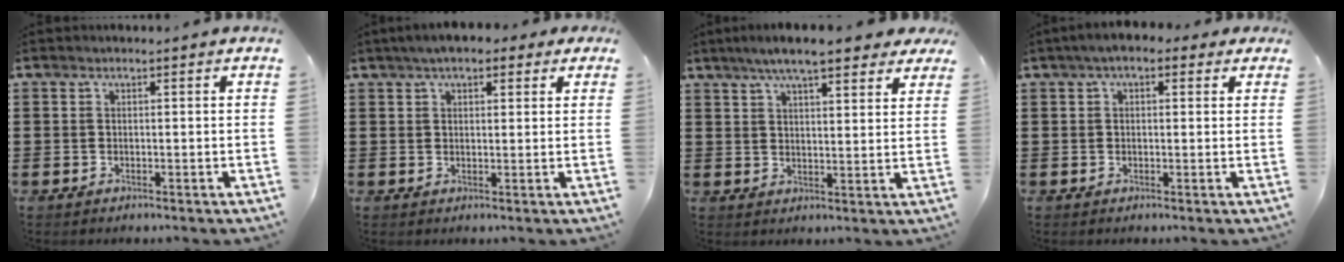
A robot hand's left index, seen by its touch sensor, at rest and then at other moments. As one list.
[{"total": 3.7, "force": [2.7, 1.6, 1.8], "torque": [-0.045, 0.006, 0.049]}, {"total": 7.4, "force": [6.0, 1.1, 4.1], "torque": [-0.087, -0.007, 0.107]}, {"total": 2.9, "force": [1.4, 1.6, 2.0], "torque": [-0.044, 0.010, 0.023]}]